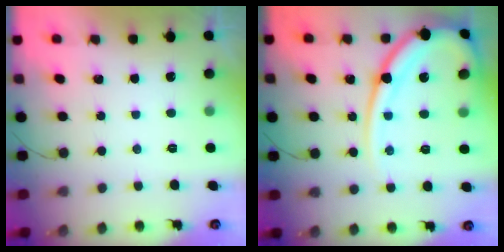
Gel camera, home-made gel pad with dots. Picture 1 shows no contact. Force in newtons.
{"total": 17.4, "press": 17.3, "slide": 1.7}